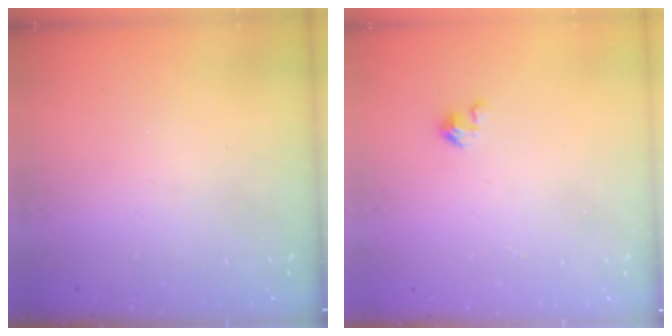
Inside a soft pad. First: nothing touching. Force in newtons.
{"total": 2.5, "press": 2.5, "slide": 0.3}